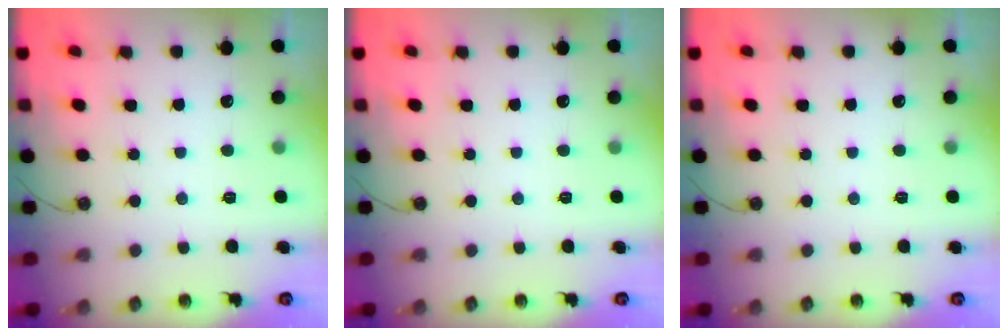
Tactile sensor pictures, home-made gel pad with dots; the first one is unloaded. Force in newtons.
{"total": 0.0}
{"total": 0.0}